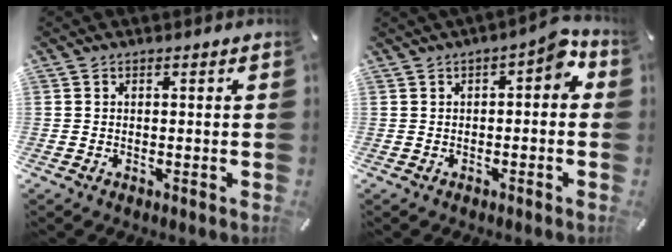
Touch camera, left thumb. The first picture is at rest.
{"total": 4.7, "force": [0.6, 2.3, 4.1], "torque": [-0.063, 0.004, 0.005]}